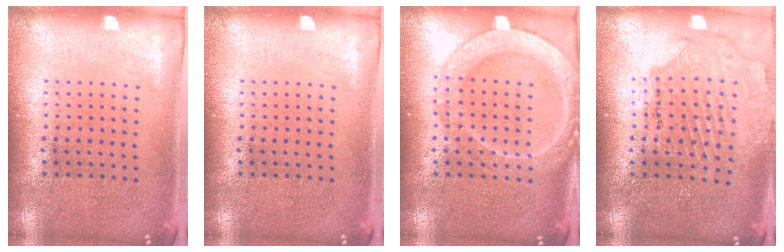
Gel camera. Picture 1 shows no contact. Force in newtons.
{"total": 0.0}
{"total": 3.7, "press": 3.7, "slide": 0.5}
{"total": 1.6, "press": 1.5, "slide": 0.3}